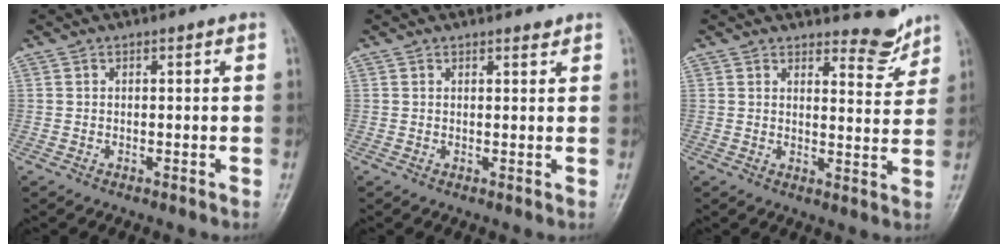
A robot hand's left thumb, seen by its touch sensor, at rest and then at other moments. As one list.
[{"total": 1.1, "force": [1.0, 0.4, 0.3], "torque": [0.000, -0.008, 0.013]}, {"total": 5.5, "force": [4.9, 2.0, 1.5], "torque": [-0.001, -0.047, 0.067]}]